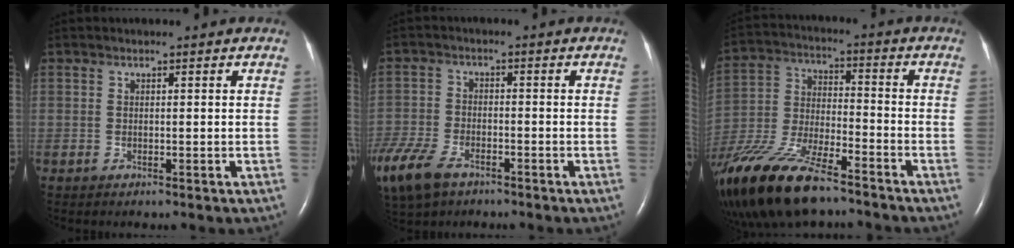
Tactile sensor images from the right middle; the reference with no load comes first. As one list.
[{"total": 12.7, "force": [-8.1, 6.5, 7.3], "torque": [-0.189, -0.020, -0.144]}, {"total": 21.6, "force": [-15.8, 5.5, 13.6], "torque": [-0.323, -0.047, -0.291]}]